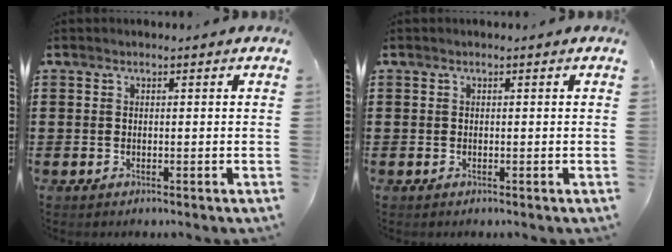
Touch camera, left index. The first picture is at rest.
{"total": 0.0}